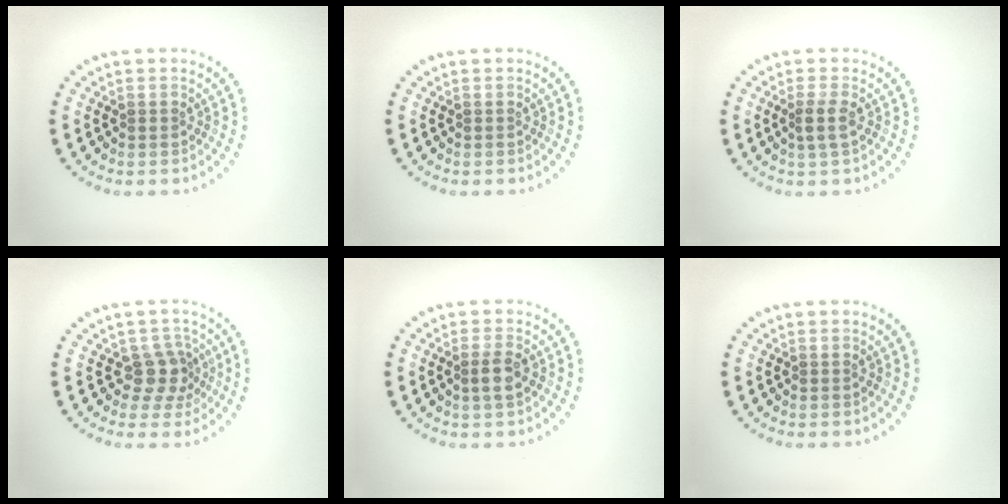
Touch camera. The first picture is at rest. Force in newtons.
{"total": 0.0}
{"total": 1.7, "press": 1.4, "slide": 1.0}
{"total": 2.8, "press": 2.1, "slide": 1.9}
{"total": 1.8, "press": 1.6, "slide": 0.7}
{"total": 0.0}